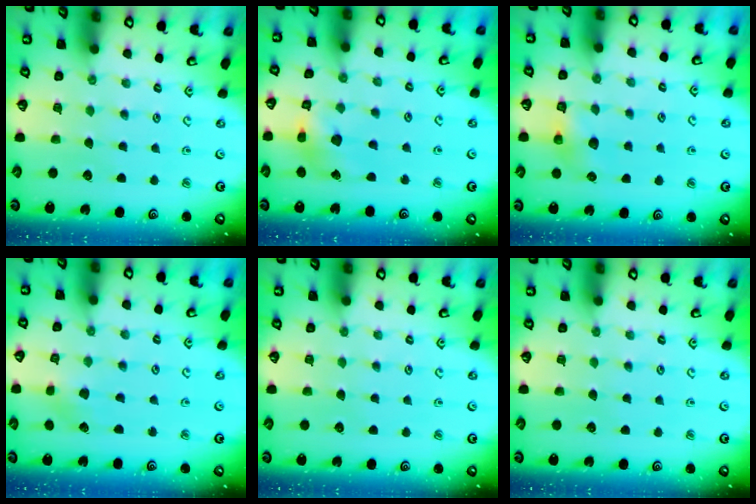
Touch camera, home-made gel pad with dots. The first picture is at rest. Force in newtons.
{"total": 9.4, "press": 9.3, "slide": 1.3}
{"total": 6.5, "press": 6.5, "slide": 0.4}
{"total": 2.7, "press": 2.7, "slide": 0.4}
{"total": 0.0}
{"total": 0.0}